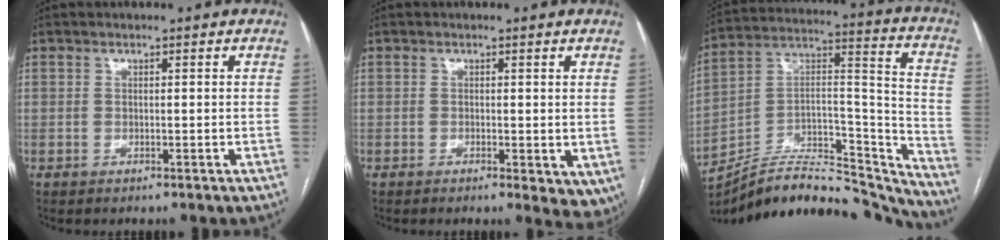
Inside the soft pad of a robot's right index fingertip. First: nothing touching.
{"total": 4.5, "force": [-1.0, 2.3, 3.7], "torque": [-0.033, -0.008, -0.014]}
{"total": 27.6, "force": [-25.5, 6.3, 8.5], "torque": [-0.113, 0.044, -0.390]}